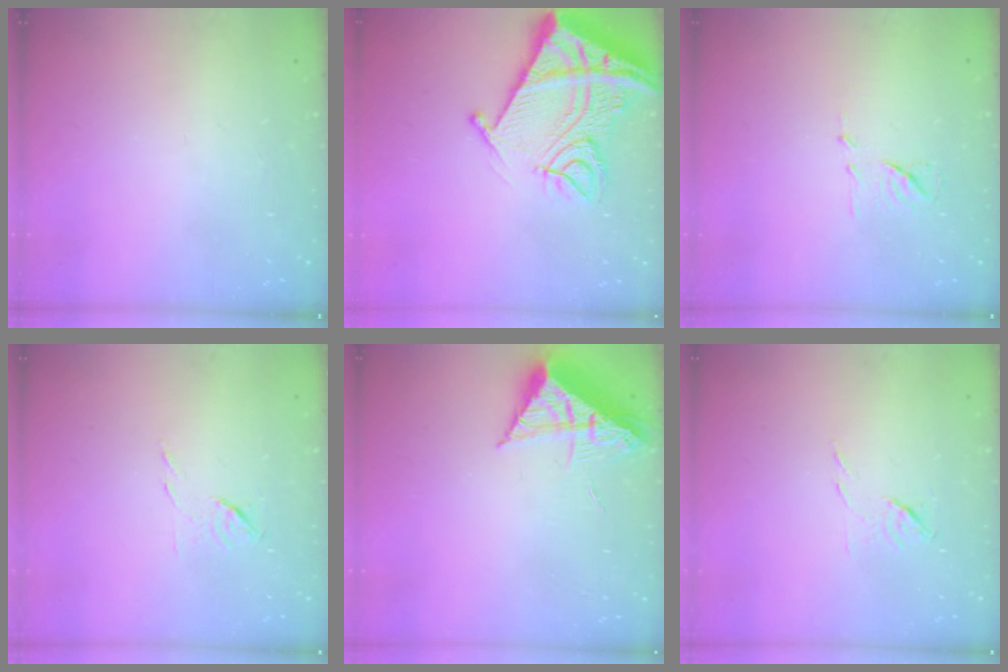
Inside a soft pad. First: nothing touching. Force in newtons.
{"total": 19.6, "press": 19.5, "slide": 2.1}
{"total": 6.8, "press": 6.7, "slide": 0.6}
{"total": 4.8, "press": 4.7, "slide": 1.0}
{"total": 9.4, "press": 9.4, "slide": 0.5}
{"total": 4.8, "press": 4.7, "slide": 1.0}